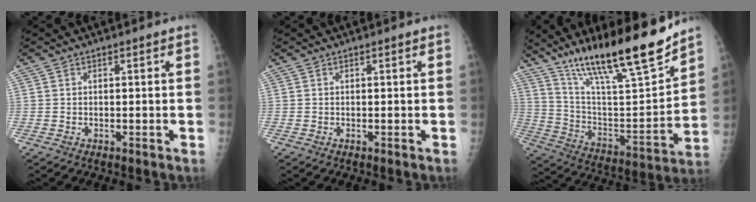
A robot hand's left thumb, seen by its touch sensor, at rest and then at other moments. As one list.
[{"total": 0.0}, {"total": 24.0, "force": [17.8, 3.8, 15.5], "torque": [-0.238, -0.079, 0.310]}]